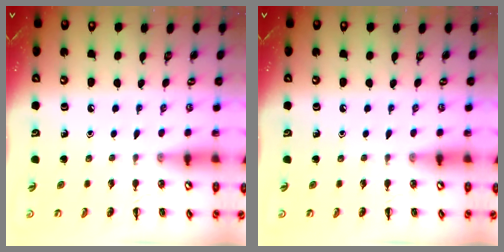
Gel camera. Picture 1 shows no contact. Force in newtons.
{"total": 0.0}